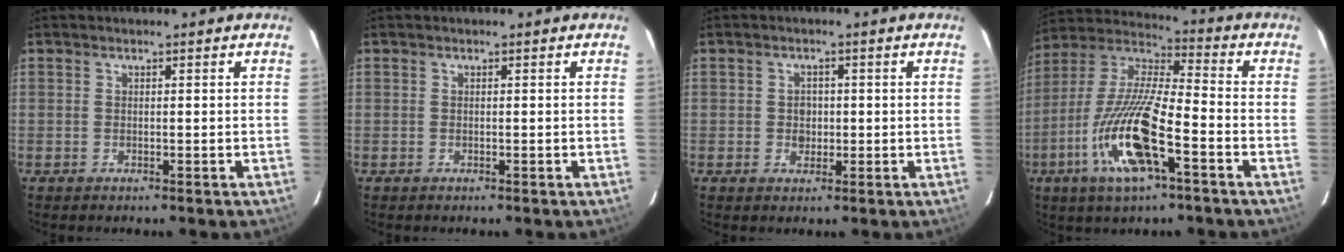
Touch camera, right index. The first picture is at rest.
{"total": 0.0}
{"total": 2.2, "force": [-0.1, 1.8, 1.2], "torque": [-0.018, 0.003, 0.000]}
{"total": 16.8, "force": [-6.5, 3.1, 15.2], "torque": [-0.317, -0.012, -0.122]}